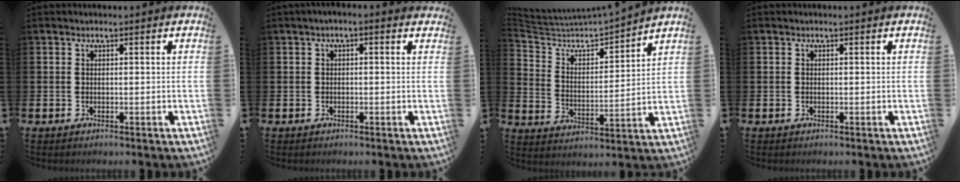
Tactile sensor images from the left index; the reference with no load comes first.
{"total": 0.7, "force": [-0.3, 0.2, 0.6], "torque": [-0.007, 0.000, -0.007]}
{"total": 5.5, "force": [5.2, 1.1, 1.2], "torque": [-0.054, -0.050, 0.082]}
{"total": 0.0}